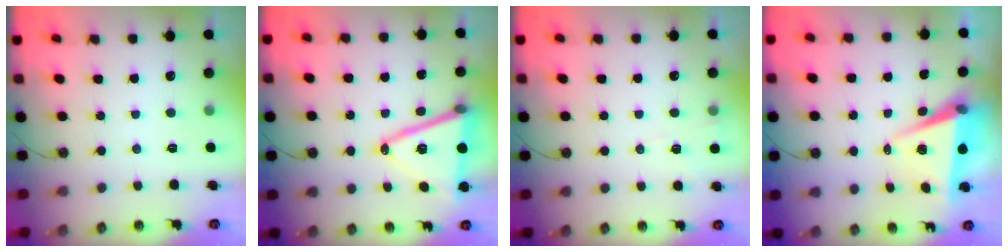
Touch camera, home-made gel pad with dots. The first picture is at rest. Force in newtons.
{"total": 16.7, "press": 16.2, "slide": 3.9}
{"total": 4.6, "press": 4.5, "slide": 0.5}
{"total": 6.7, "press": 5.1, "slide": 4.4}